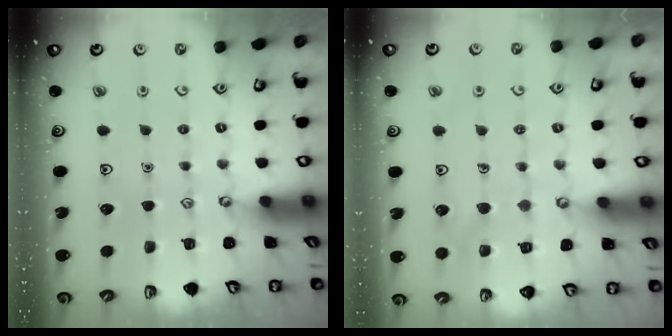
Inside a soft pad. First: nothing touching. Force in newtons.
{"total": 7.4, "press": 7.4, "slide": 0.4}